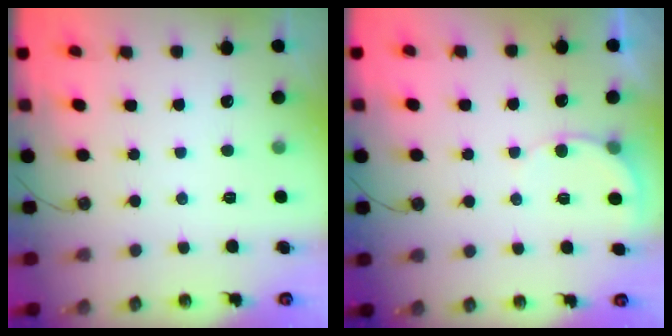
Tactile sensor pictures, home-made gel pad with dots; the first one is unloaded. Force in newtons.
{"total": 3.8, "press": 3.8, "slide": 0.4}